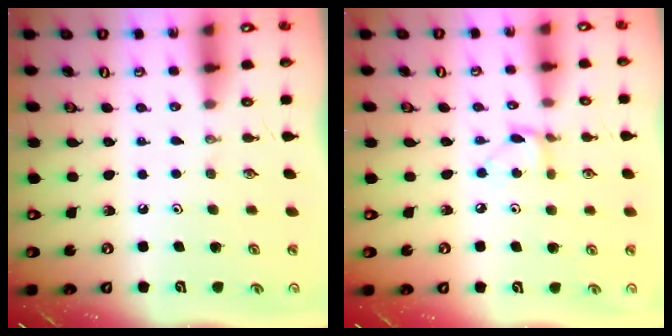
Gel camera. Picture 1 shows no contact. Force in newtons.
{"total": 4.2, "press": 4.2, "slide": 0.3}